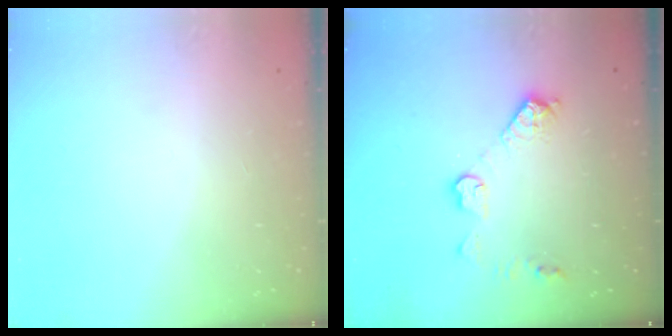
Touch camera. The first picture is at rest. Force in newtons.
{"total": 9.9, "press": 9.9, "slide": 0.6}